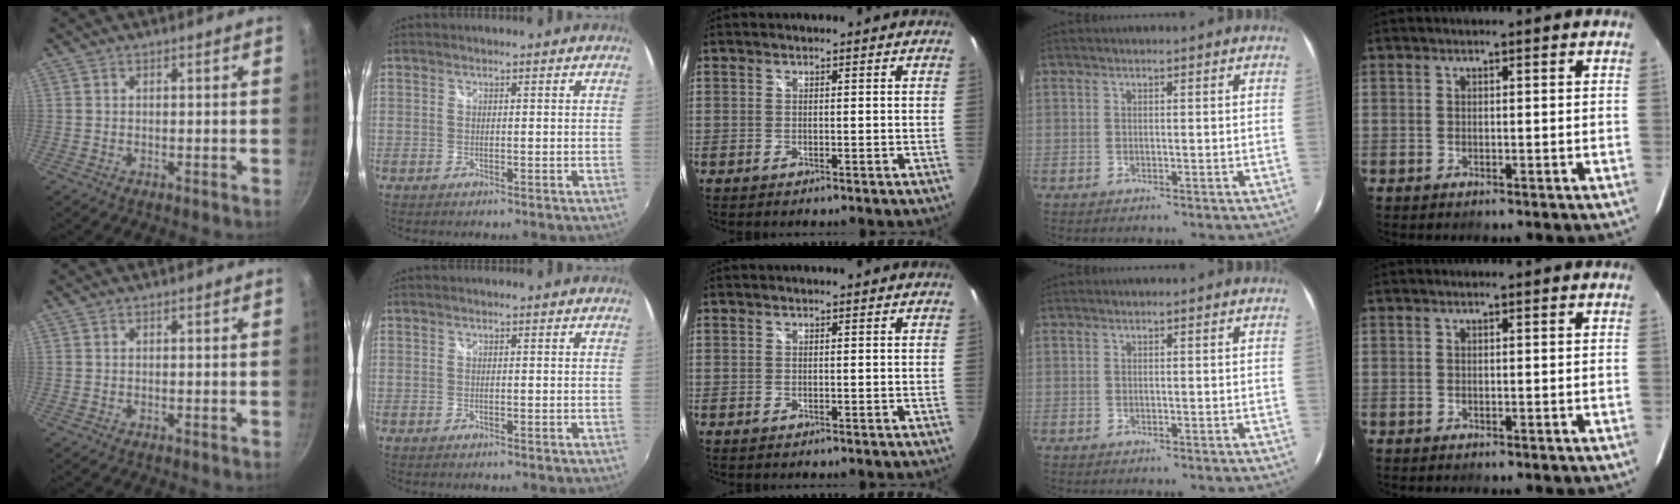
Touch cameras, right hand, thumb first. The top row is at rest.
{}